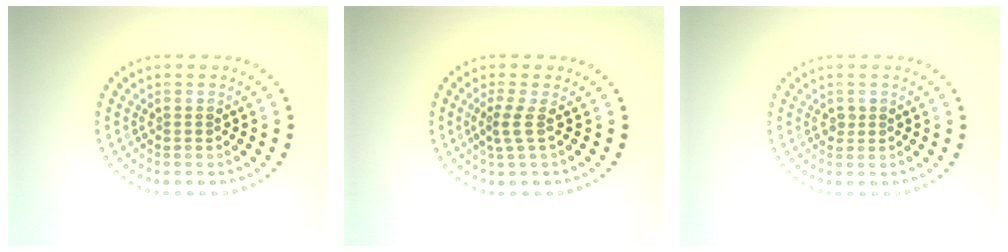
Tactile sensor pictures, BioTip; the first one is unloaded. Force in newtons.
{"total": 2.0, "press": 1.3, "slide": 1.5}
{"total": 0.8, "press": 0.8, "slide": 0.2}